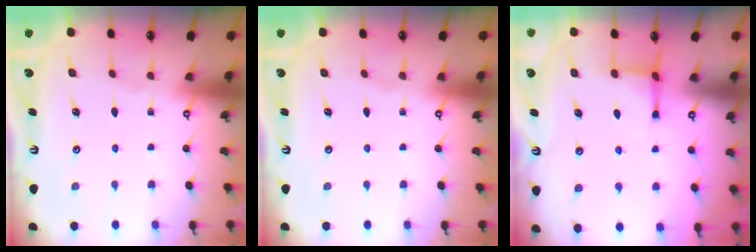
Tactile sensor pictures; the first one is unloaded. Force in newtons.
{"total": 0.0}
{"total": 2.9, "press": 2.8, "slide": 0.7}